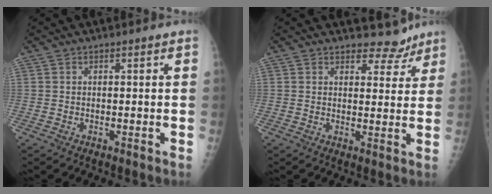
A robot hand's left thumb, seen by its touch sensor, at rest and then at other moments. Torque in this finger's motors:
{"motor_torque": [-0.07, -0.03, -0.27, -0.24, -0.06]}